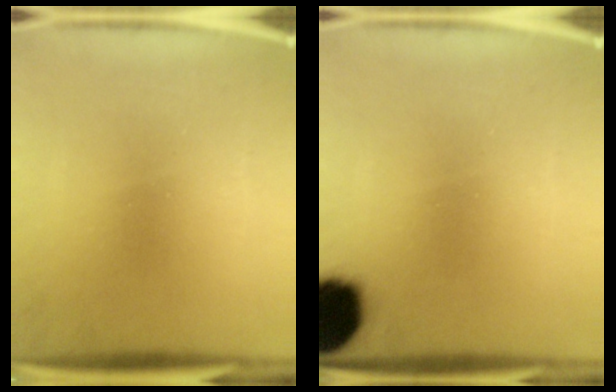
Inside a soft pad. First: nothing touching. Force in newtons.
{"total": 17.5}